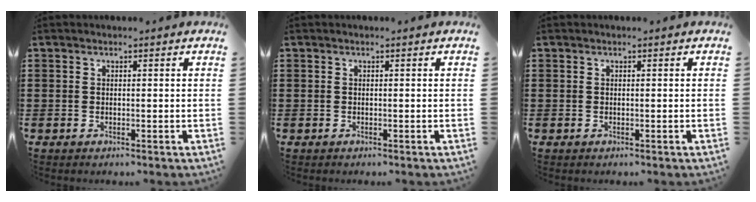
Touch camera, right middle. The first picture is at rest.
{"total": 0.0}
{"total": 0.0}